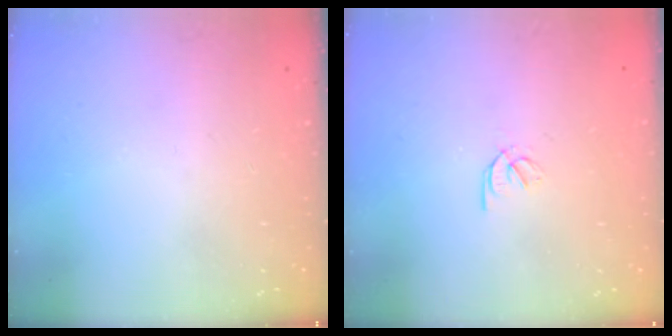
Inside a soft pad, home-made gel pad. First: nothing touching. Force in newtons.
{"total": 1.9, "press": 1.9, "slide": 0.3}